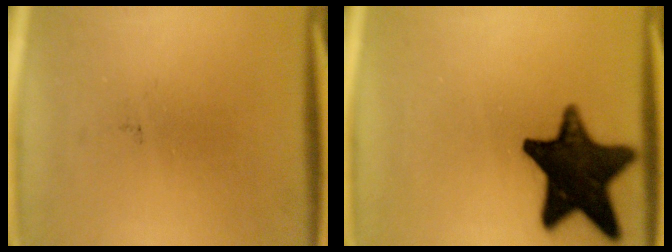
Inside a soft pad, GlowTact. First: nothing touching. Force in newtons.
{"total": 17.0}